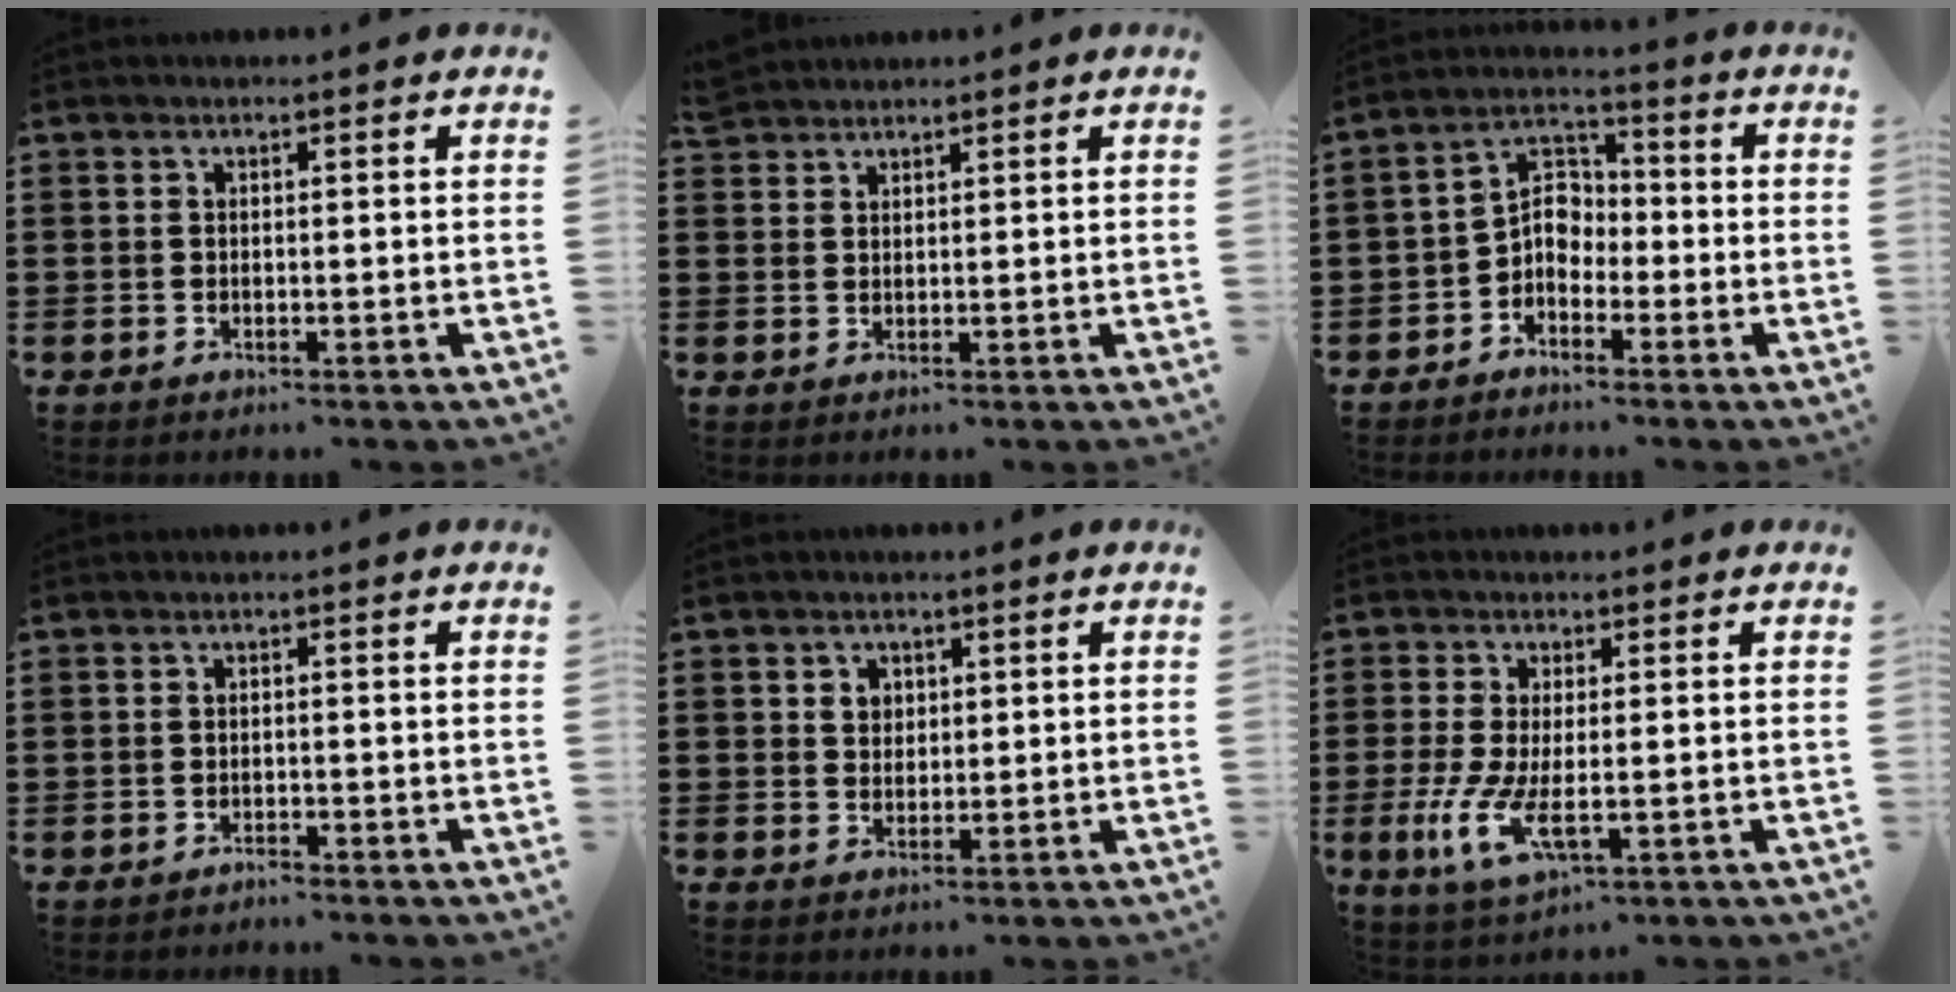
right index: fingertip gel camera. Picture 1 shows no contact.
{"total": 2.2, "force": [2.1, 0.8, 0.0], "torque": [-0.006, 0.003, 0.042]}
{"total": 4.2, "force": [-2.0, 3.1, 2.0], "torque": [-0.045, 0.012, -0.045]}
{"total": 1.0, "force": [-1.0, 0.0, 0.1], "torque": [-0.005, 0.001, -0.021]}
{"total": 2.1, "force": [0.8, 1.8, 0.7], "torque": [-0.021, 0.010, 0.015]}
{"total": 7.1, "force": [-1.6, 2.2, 6.6], "torque": [-0.155, -0.025, -0.029]}